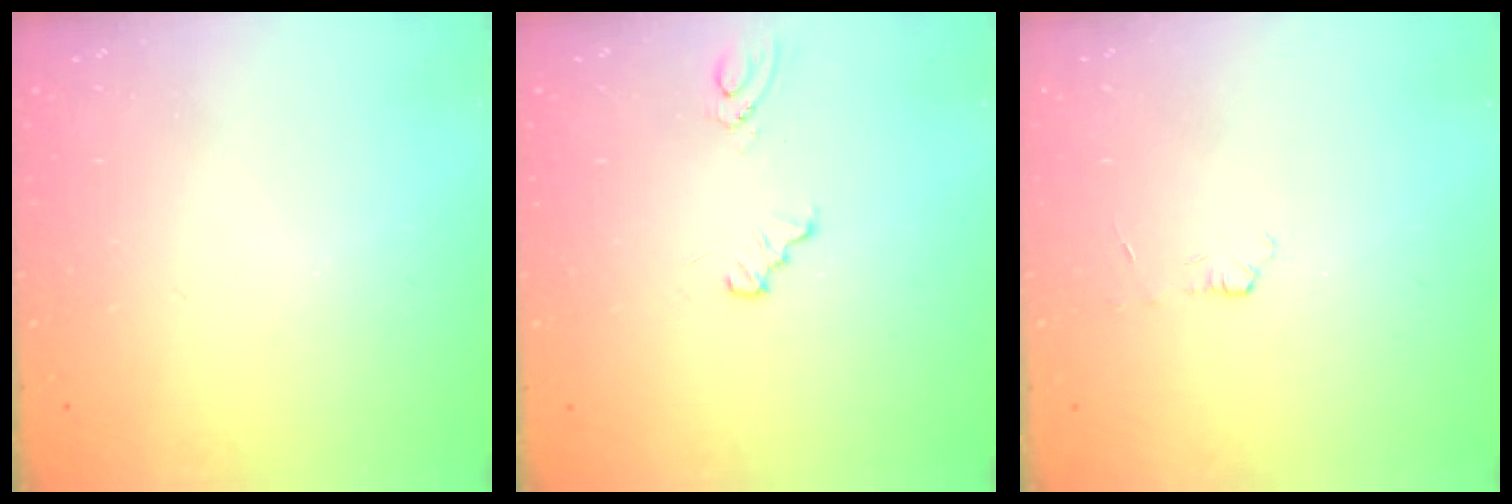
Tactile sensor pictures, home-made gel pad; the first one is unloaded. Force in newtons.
{"total": 3.3, "press": 3.3, "slide": 0.2}
{"total": 3.0, "press": 3.0, "slide": 0.2}